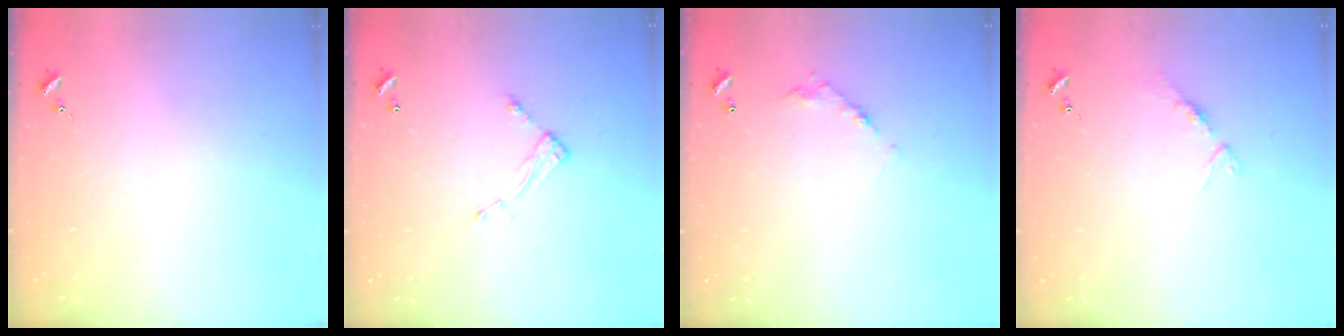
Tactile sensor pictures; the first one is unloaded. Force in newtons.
{"total": 6.6, "press": 6.6, "slide": 0.5}
{"total": 6.0, "press": 6.0, "slide": 0.3}
{"total": 5.9, "press": 5.9, "slide": 0.5}